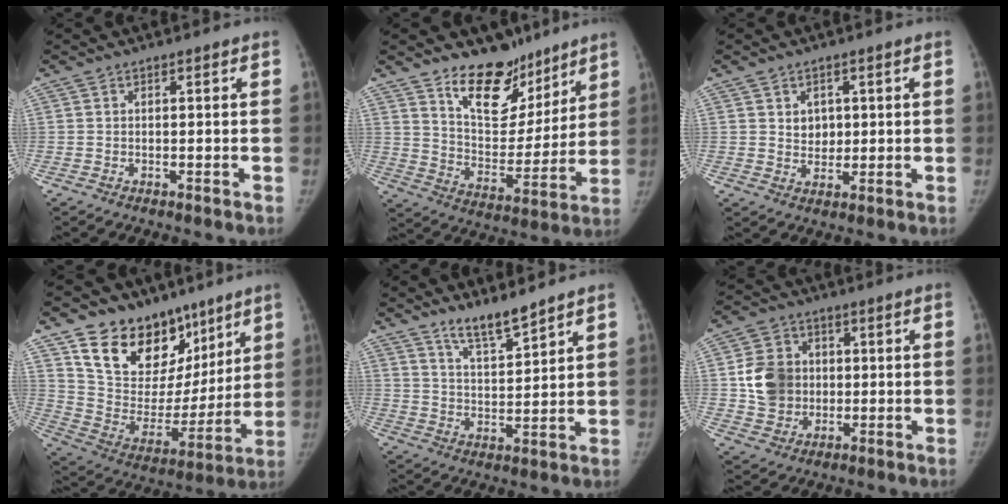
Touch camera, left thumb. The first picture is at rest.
{"total": 15.8, "force": [11.5, 8.5, 6.5], "torque": [-0.045, -0.084, 0.194]}
{"total": 3.9, "force": [1.1, 3.2, 1.8], "torque": [-0.004, -0.008, 0.021]}
{"total": 21.0, "force": [13.5, 13.7, 8.5], "torque": [-0.077, -0.066, 0.233]}
{"total": 7.0, "force": [6.0, 1.0, 3.5], "torque": [-0.056, -0.051, 0.113]}
{"total": 10.4, "force": [0.4, 9.1, 5.0], "torque": [-0.062, 0.004, 0.010]}